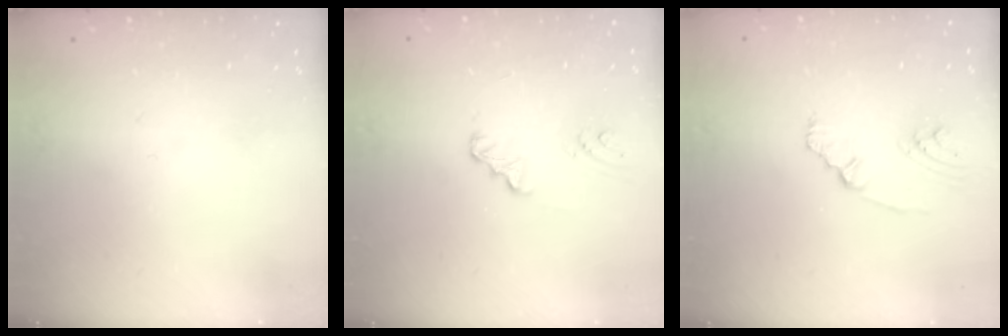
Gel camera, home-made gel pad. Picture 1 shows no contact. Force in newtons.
{"total": 2.6, "press": 2.6, "slide": 0.3}
{"total": 2.2, "press": 2.1, "slide": 0.6}